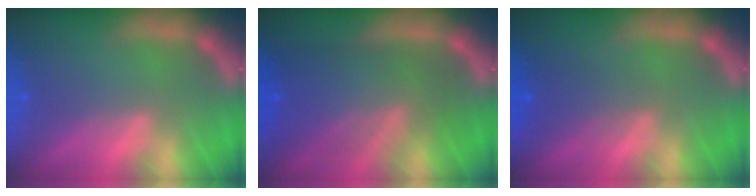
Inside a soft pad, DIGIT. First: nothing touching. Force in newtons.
{"total": 8.1}
{"total": 2.5}